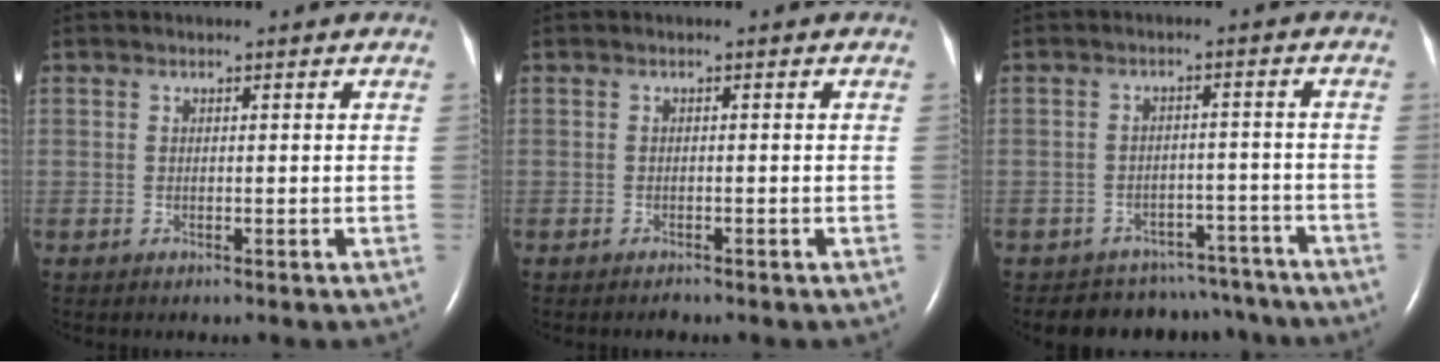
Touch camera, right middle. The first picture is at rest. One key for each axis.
{"total": 0.7, "fx": -0.7, "fy": 0.1, "fz": 0.2, "tx": -0.006, "ty": -0.001, "tz": -0.009}
{"total": 9.6, "fx": -8.6, "fy": 4.3, "fz": -0.2, "tx": 0.012, "ty": 0.032, "tz": -0.100}